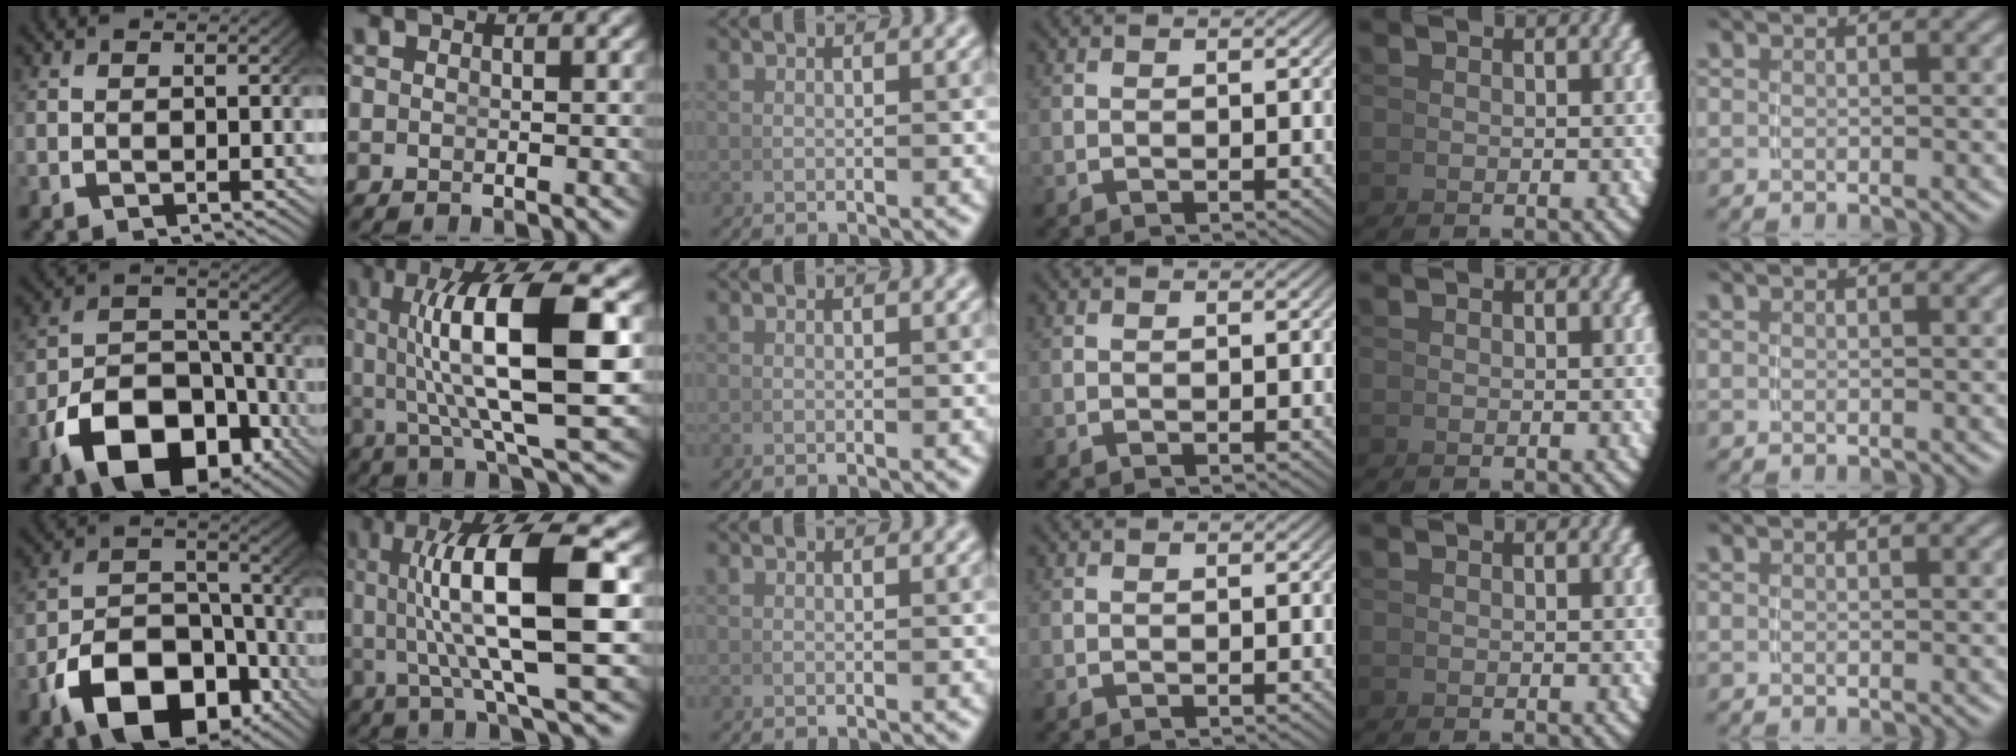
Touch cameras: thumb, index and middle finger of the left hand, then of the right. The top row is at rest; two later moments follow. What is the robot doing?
{"motion": "grasp_and_lifting", "object": "coin"}